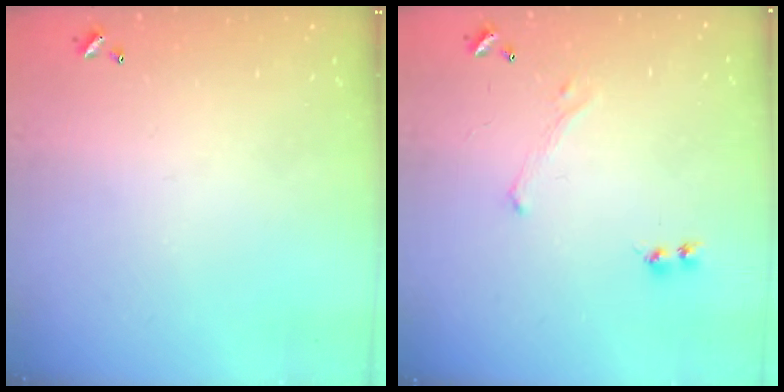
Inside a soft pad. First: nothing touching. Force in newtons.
{"total": 0.0}